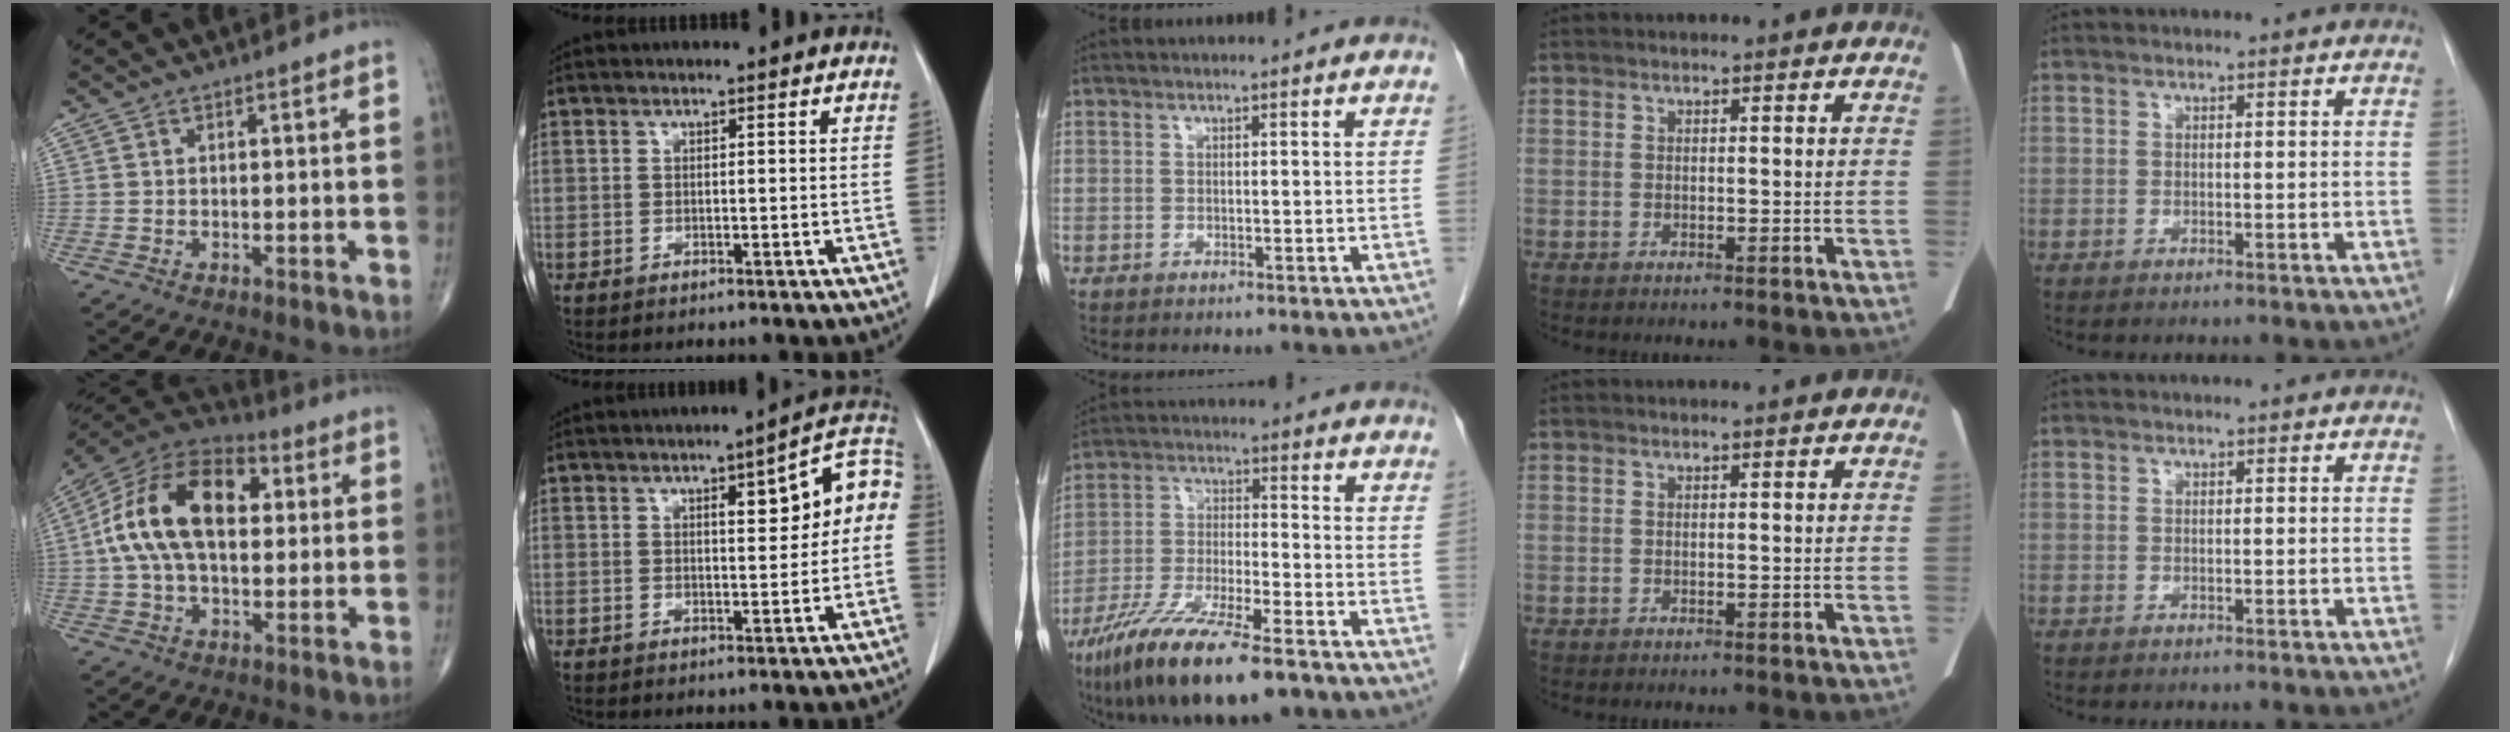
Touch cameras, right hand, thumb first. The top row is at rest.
{"thumb": {"total": 20.4, "force": [3.3, 12.1, 16.1], "torque": [-0.284, 0.027, 0.045]}, "index": {"total": 8.7, "force": [1.4, 2.4, 8.2], "torque": [-0.104, 0.034, 0.014]}, "middle": {"total": 15.4, "force": [-10.5, 2.7, 10.9], "torque": [-0.214, -0.036, -0.189]}}